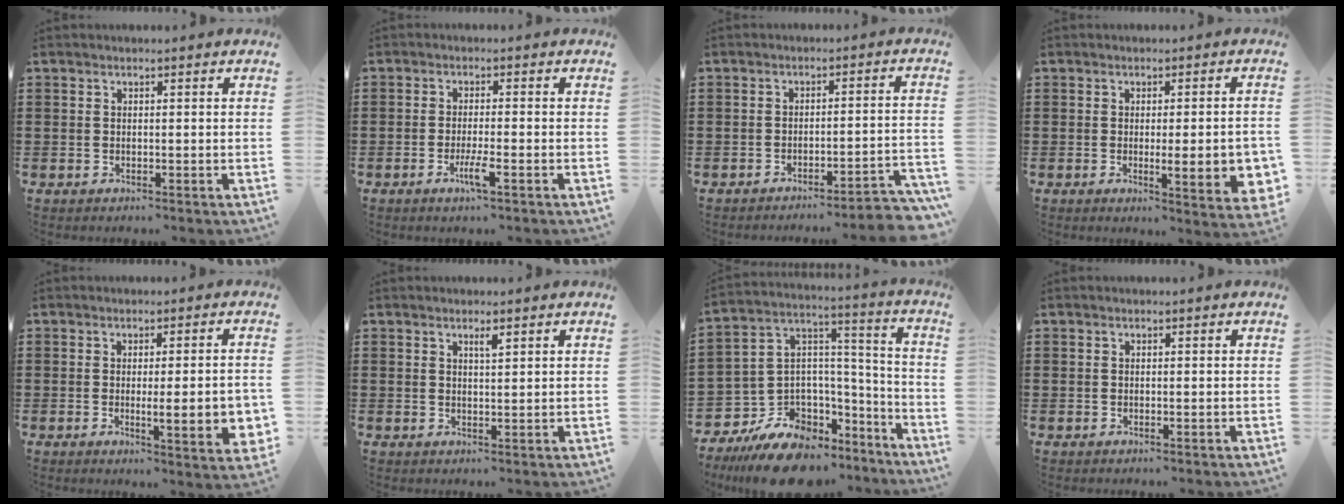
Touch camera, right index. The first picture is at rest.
{"total": 3.8, "force": [-1.7, 0.2, 3.4], "torque": [-0.068, -0.012, -0.033]}
{"total": 3.7, "force": [-3.3, -0.3, 1.5], "torque": [-0.029, -0.012, -0.069]}
{"total": 6.8, "force": [-0.8, 1.2, 6.6], "torque": [-0.094, -0.016, -0.010]}
{"total": 6.7, "force": [-0.7, 0.9, 6.6], "torque": [-0.094, -0.014, -0.011]}
{"total": 1.4, "force": [1.0, 0.2, 1.0], "torque": [-0.020, 0.000, 0.017]}
{"total": 10.8, "force": [-8.0, 6.5, 3.2], "torque": [-0.077, 0.023, -0.149]}
{"total": 0.0}